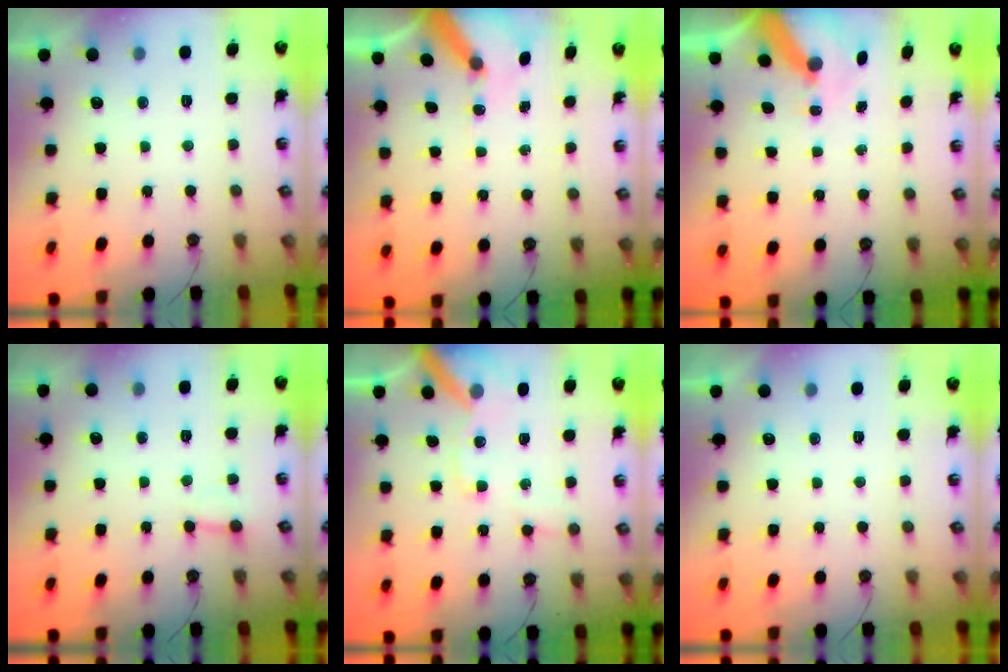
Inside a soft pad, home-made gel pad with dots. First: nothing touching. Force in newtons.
{"total": 9.1, "press": 9.0, "slide": 1.4}
{"total": 8.6, "press": 8.5, "slide": 1.2}
{"total": 2.9, "press": 2.9, "slide": 0.3}
{"total": 12.8, "press": 12.7, "slide": 1.6}
{"total": 0.0}